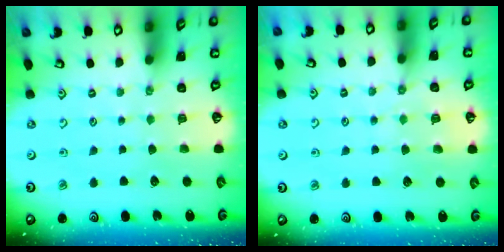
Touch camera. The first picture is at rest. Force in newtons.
{"total": 4.0, "press": 3.9, "slide": 0.5}